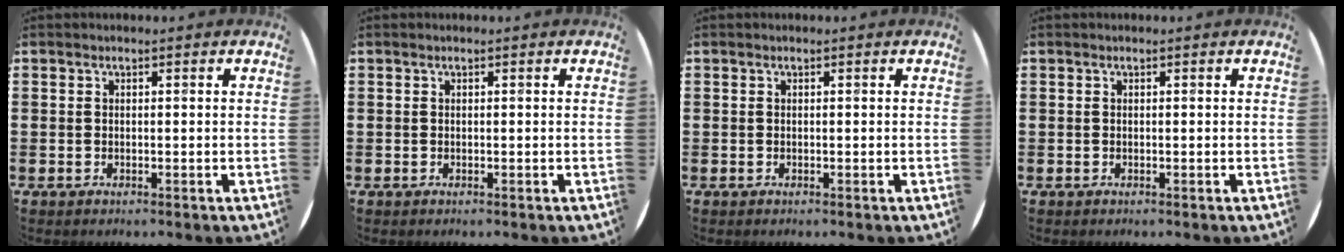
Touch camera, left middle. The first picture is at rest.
{"total": 0.0}
{"total": 0.0}
{"total": 0.0}